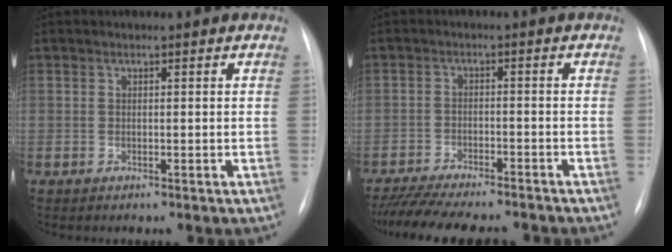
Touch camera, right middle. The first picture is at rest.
{"total": 14.3, "force": [-12.7, 2.6, 6.0], "torque": [-0.115, -0.014, -0.182]}